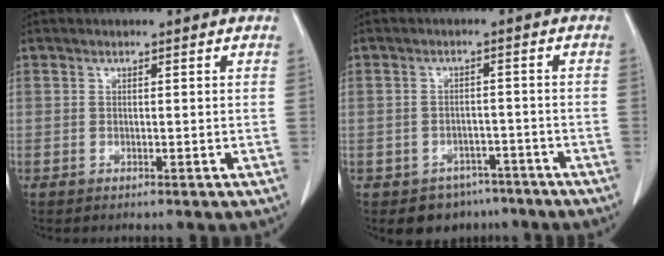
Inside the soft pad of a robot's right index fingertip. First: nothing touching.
{"total": 5.5, "force": [-4.1, 3.6, 0.6], "torque": [0.005, 0.013, -0.055]}